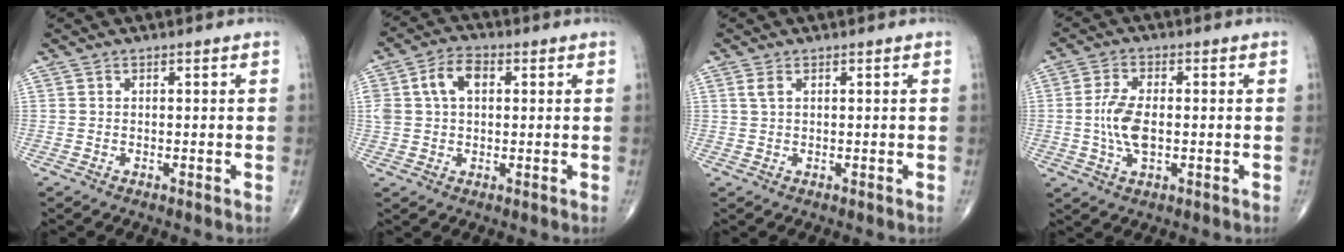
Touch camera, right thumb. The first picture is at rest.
{"total": 8.2, "force": [2.0, 5.4, 5.9], "torque": [-0.119, 0.019, 0.038]}
{"total": 1.4, "force": [0.6, 0.6, 1.1], "torque": [-0.030, 0.010, 0.016]}
{"total": 7.4, "force": [-0.4, 3.6, 6.5], "torque": [-0.138, 0.000, -0.009]}